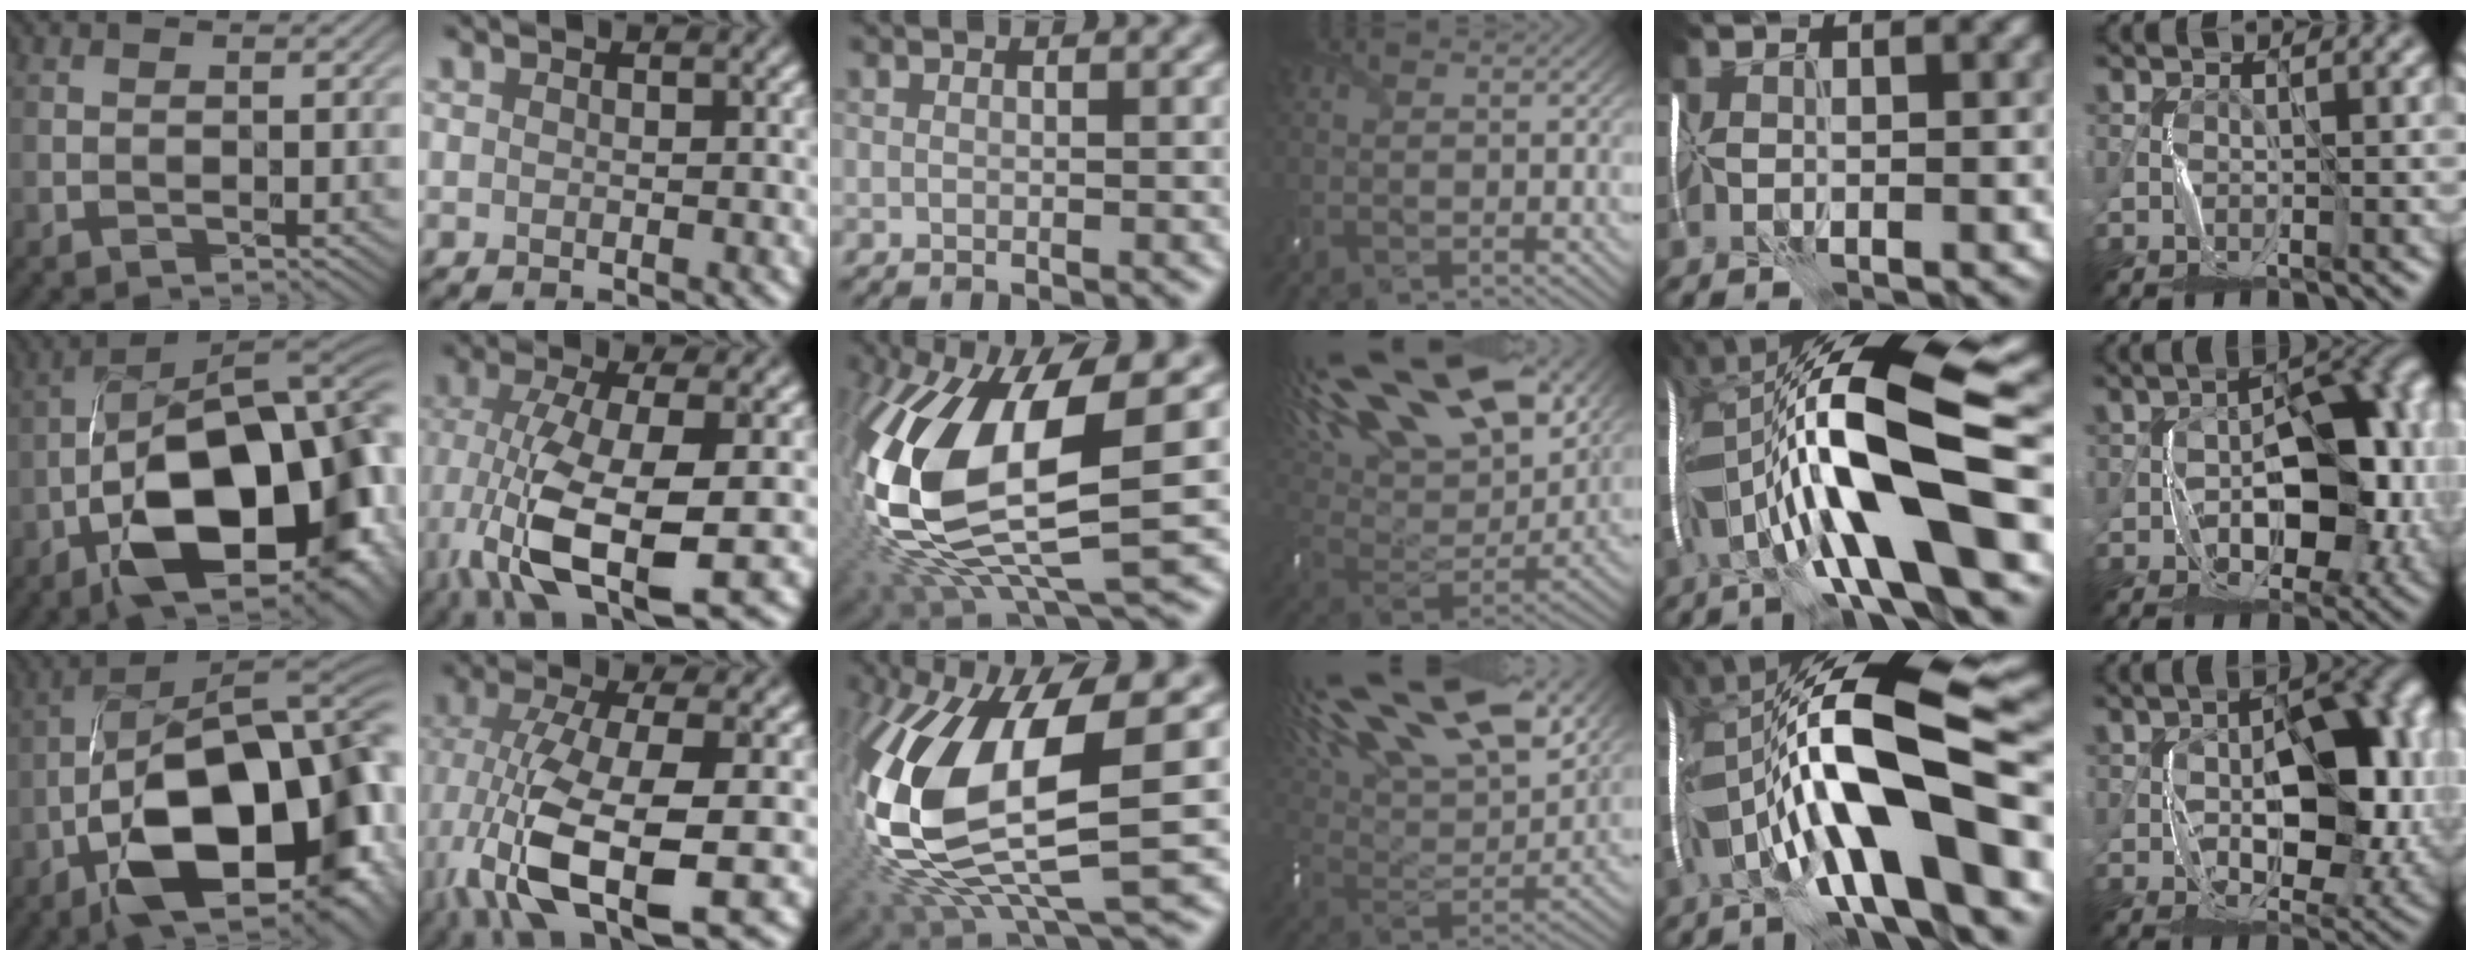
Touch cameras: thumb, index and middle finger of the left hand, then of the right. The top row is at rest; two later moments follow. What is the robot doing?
{"motion": "wrap", "object": "thread"}